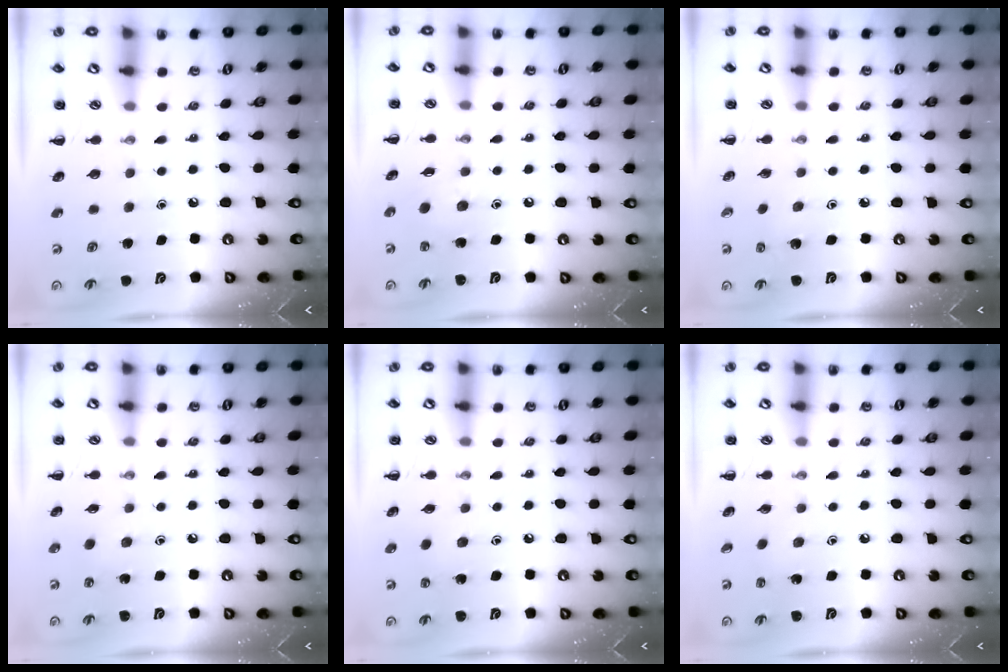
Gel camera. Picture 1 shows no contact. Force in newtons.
{"total": 5.2, "press": 5.1, "slide": 0.8}
{"total": 1.9, "press": 1.8, "slide": 0.7}
{"total": 2.8, "press": 2.7, "slide": 0.9}
{"total": 2.6, "press": 2.5, "slide": 0.7}
{"total": 1.8, "press": 1.7, "slide": 0.7}